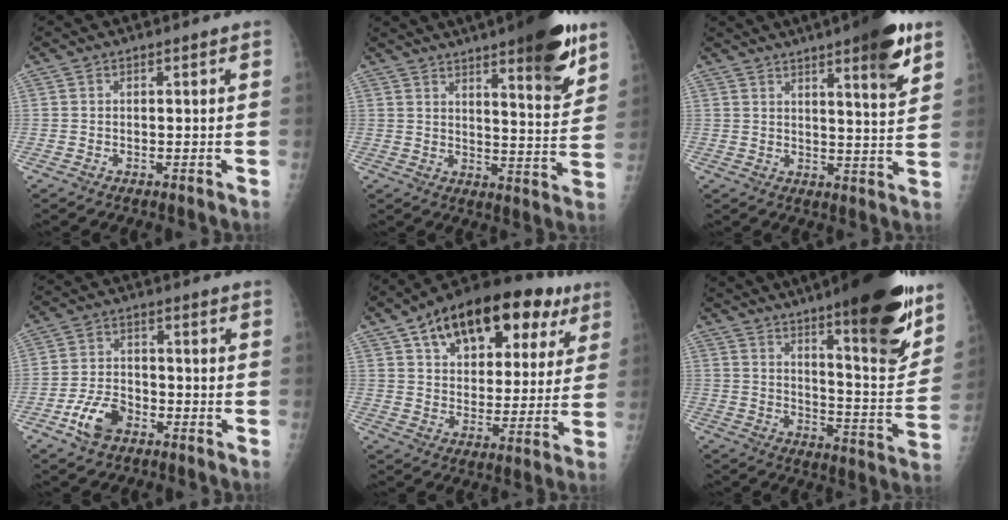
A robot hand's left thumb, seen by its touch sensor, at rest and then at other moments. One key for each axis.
{"total": 16.3, "fx": 10.0, "fy": 3.6, "fz": 12.4, "tx": -0.142, "ty": -0.053, "tz": 0.143}
{"total": 12.0, "fx": 7.0, "fy": 2.0, "fz": 9.6, "tx": -0.116, "ty": -0.033, "tz": 0.091}
{"total": 7.7, "fx": -4.1, "fy": 4.7, "fz": 4.5, "tx": -0.080, "ty": 0.023, "tz": -0.073}
{"total": 23.9, "fx": 12.0, "fy": 13.1, "fz": 15.9, "tx": -0.200, "ty": 0.005, "tz": 0.182}
{"total": 23.1, "fx": 14.6, "fy": 4.4, "fz": 17.3, "tx": -0.220, "ty": -0.074, "tz": 0.218}